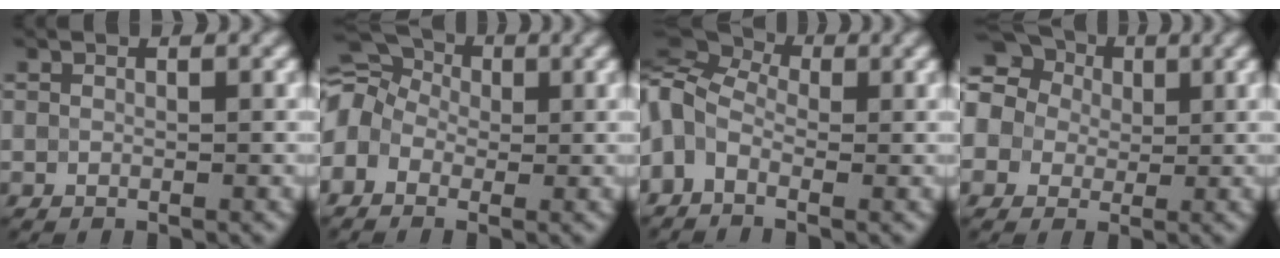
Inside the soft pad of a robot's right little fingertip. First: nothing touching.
{"total": 6.7, "force": [0.1, 5.2, 4.2], "torque": [-0.093, 0.038, -0.026]}
{"total": 7.2, "force": [-0.4, 4.6, 5.5], "torque": [-0.126, 0.026, -0.021]}
{"total": 11.0, "force": [2.7, 9.7, 4.5], "torque": [-0.115, 0.049, 0.018]}